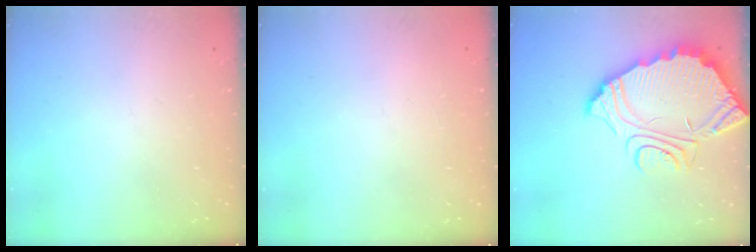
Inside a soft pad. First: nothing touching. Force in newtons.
{"total": 2.3, "press": 2.3, "slide": 0.1}
{"total": 11.2, "press": 11.2, "slide": 1.0}